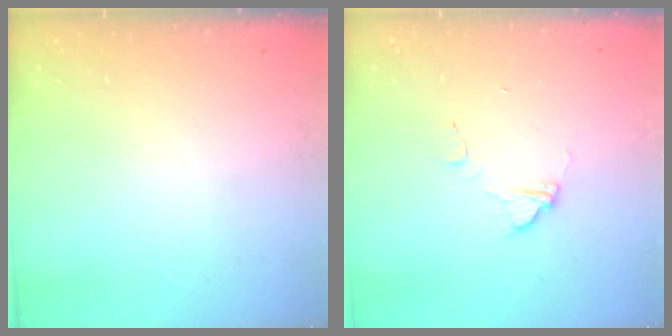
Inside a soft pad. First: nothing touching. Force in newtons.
{"total": 5.7, "press": 5.7, "slide": 0.4}